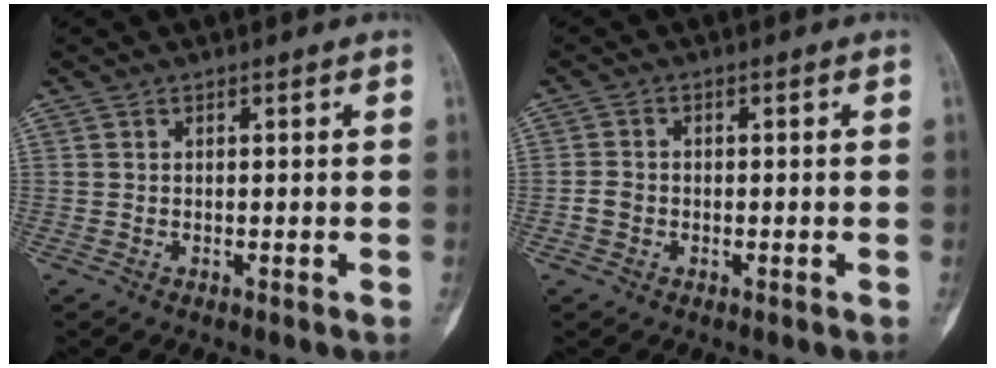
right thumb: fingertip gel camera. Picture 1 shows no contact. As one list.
[{"total": 2.3, "force": [-0.7, 1.9, 1.1], "torque": [-0.019, 0.009, -0.014]}]